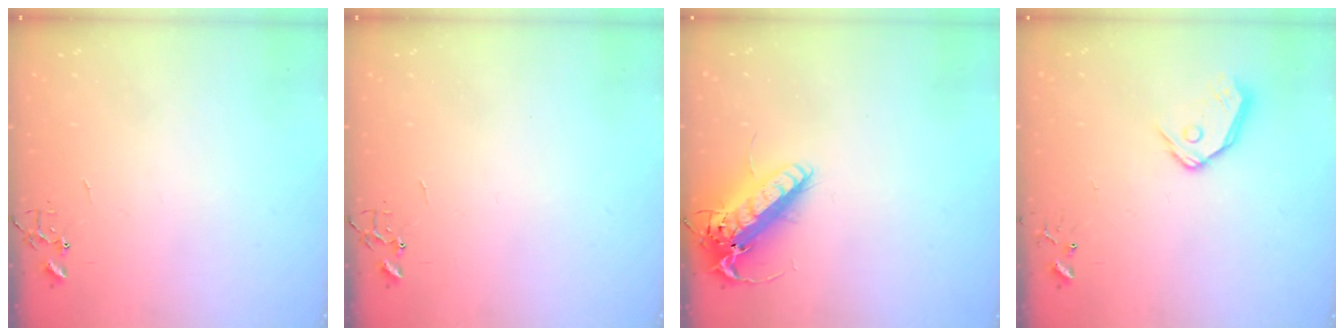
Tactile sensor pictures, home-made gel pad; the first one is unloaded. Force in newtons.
{"total": 0.0}
{"total": 17.8, "press": 17.5, "slide": 3.4}
{"total": 10.3, "press": 10.2, "slide": 1.4}